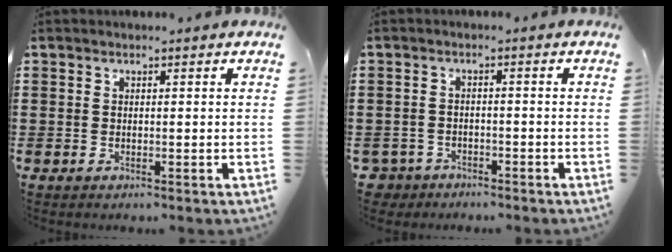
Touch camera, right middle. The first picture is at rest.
{"total": 2.8, "force": [-2.6, 0.8, -0.1], "torque": [-0.015, -0.007, -0.060]}